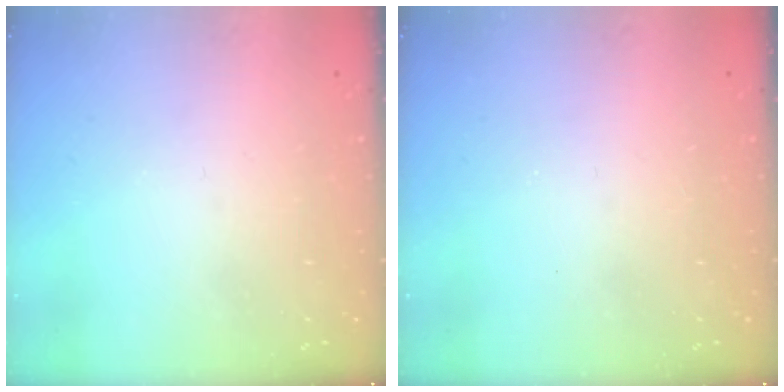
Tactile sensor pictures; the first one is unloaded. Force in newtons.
{"total": 1.6, "press": 1.6, "slide": 0.2}